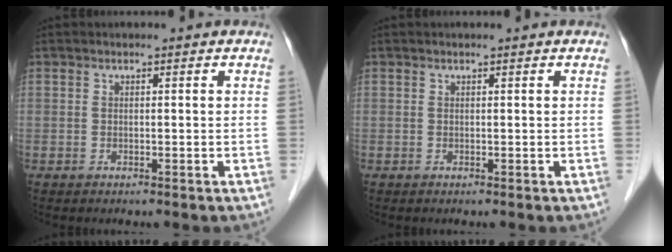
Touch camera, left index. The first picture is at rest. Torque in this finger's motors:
{"motor_torque": [0.10, -0.01, -0.01, -0.01]}